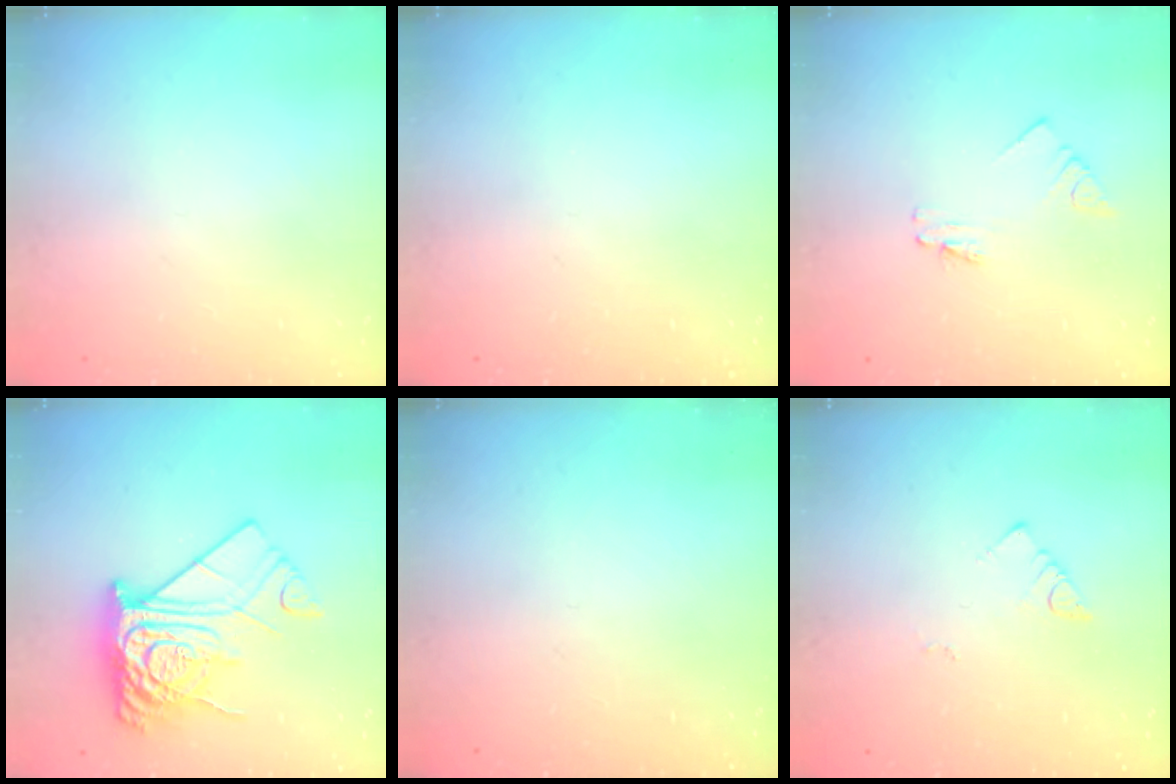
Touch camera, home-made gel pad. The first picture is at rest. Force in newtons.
{"total": 0.0}
{"total": 1.1, "press": 1.1, "slide": 0.0}
{"total": 15.6, "press": 15.5, "slide": 1.9}
{"total": 0.0}
{"total": 2.7, "press": 2.7, "slide": 0.6}